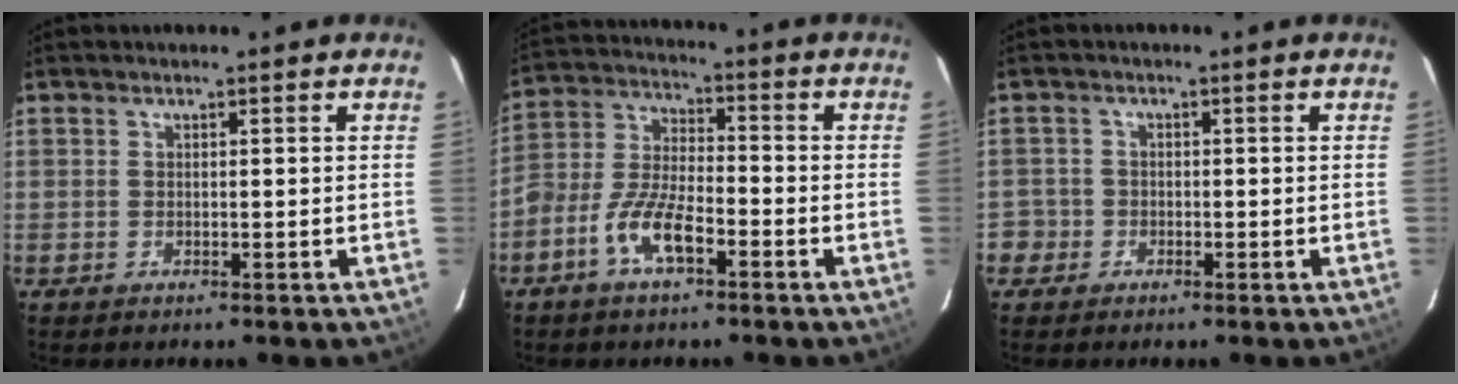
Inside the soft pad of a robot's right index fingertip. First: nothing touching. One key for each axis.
{"total": 9.6, "fx": -5.1, "fy": 3.7, "fz": 7.2, "tx": -0.158, "ty": 0.010, "tz": -0.102}
{"total": 2.8, "fx": -1.2, "fy": 2.5, "fz": -0.2, "tx": 0.007, "ty": 0.021, "tz": -0.021}